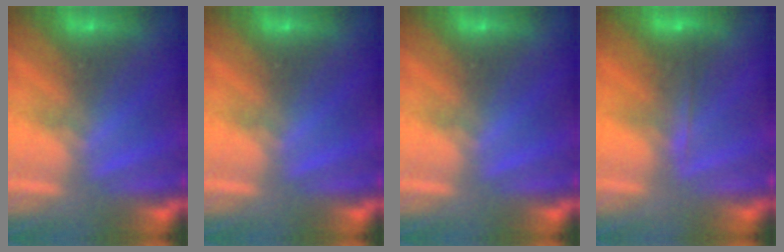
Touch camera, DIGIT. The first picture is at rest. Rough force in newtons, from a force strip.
{"total": 0.0}
{"total": 0.0}
{"total": 1.8}